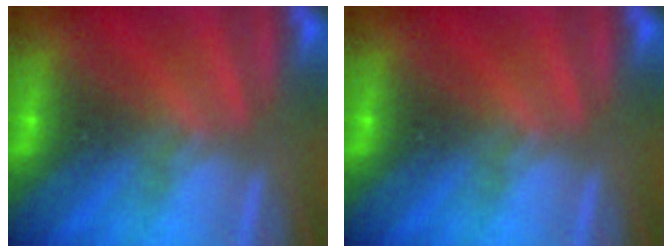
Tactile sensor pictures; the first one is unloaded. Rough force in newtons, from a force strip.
{"total": 0.0}